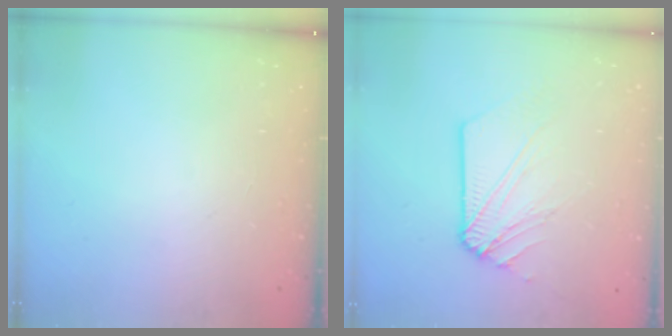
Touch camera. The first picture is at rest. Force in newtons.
{"total": 8.1, "press": 8.0, "slide": 1.2}